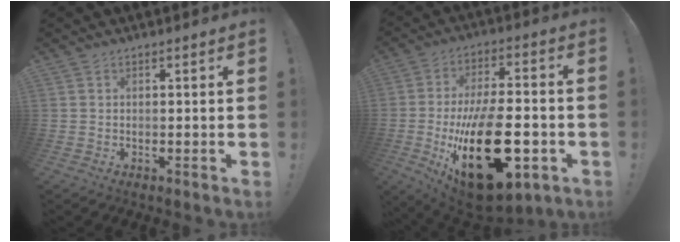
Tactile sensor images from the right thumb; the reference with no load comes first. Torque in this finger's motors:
{"motor_torque": [0.81, 0.91, 2.59, -0.18, 0.98]}